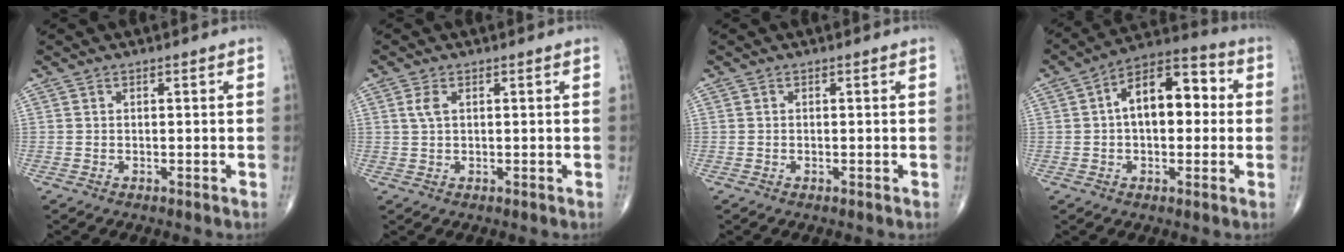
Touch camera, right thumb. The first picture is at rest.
{"total": 2.1, "force": [0.7, 1.1, 1.7], "torque": [-0.042, 0.007, 0.015]}
{"total": 0.0}
{"total": 13.6, "force": [1.5, 7.7, 11.2], "torque": [-0.149, 0.035, 0.012]}